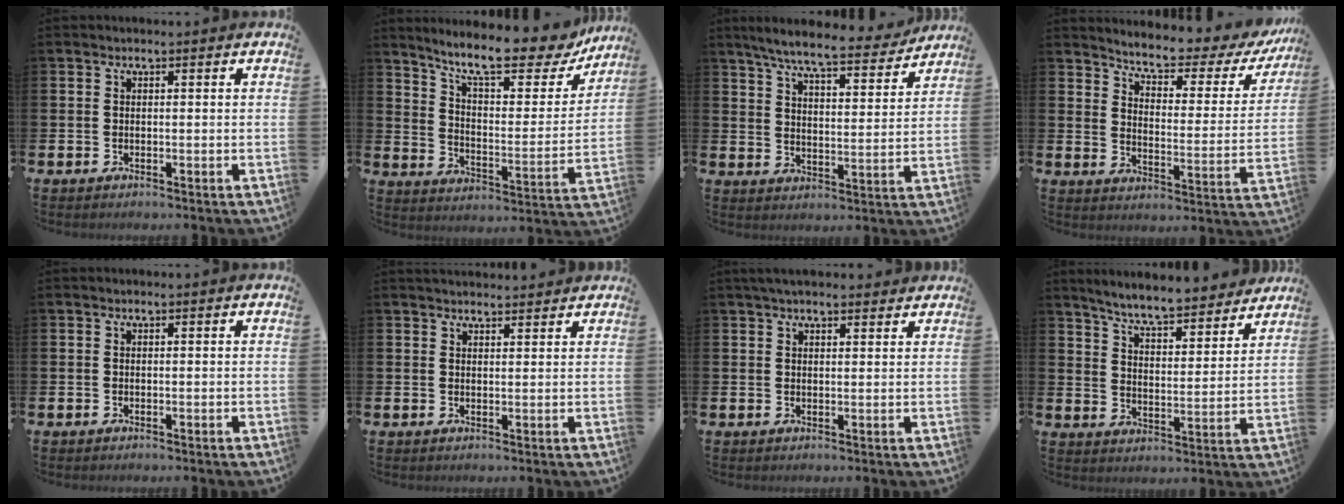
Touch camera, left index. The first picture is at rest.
{"total": 11.6, "force": [10.0, 2.6, 5.4], "torque": [-0.127, -0.066, 0.167]}
{"total": 7.8, "force": [7.2, 0.7, 3.0], "torque": [-0.074, -0.044, 0.121]}
{"total": 5.5, "force": [5.0, 1.1, 2.0], "torque": [-0.062, -0.041, 0.077]}
{"total": 0.0}
{"total": 2.5, "force": [2.4, 0.4, 0.1], "torque": [0.002, -0.012, 0.042]}
{"total": 3.1, "force": [2.8, 0.7, 1.0], "torque": [-0.025, -0.005, 0.052]}
{"total": 7.3, "force": [7.0, 0.5, 2.0], "torque": [-0.064, -0.051, 0.119]}